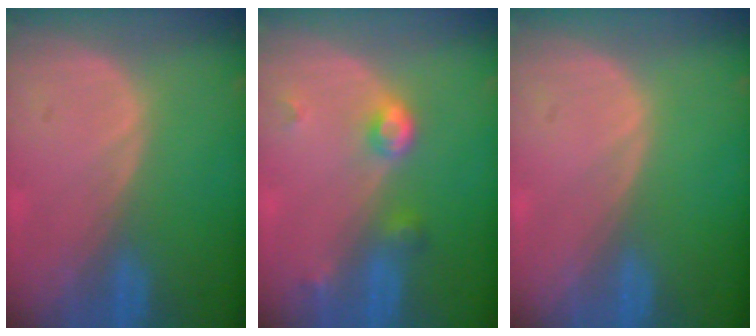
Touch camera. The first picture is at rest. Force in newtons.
{"total": 3.8, "press": 3.5, "slide": 1.5}
{"total": 0.0}